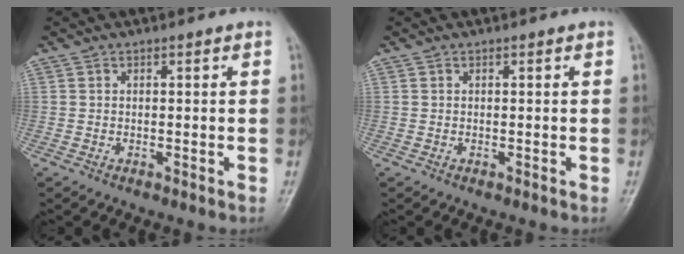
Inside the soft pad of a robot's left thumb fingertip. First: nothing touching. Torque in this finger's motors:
{"motor_torque": [0.00, 0.00, -0.06, -0.01, 0.00]}